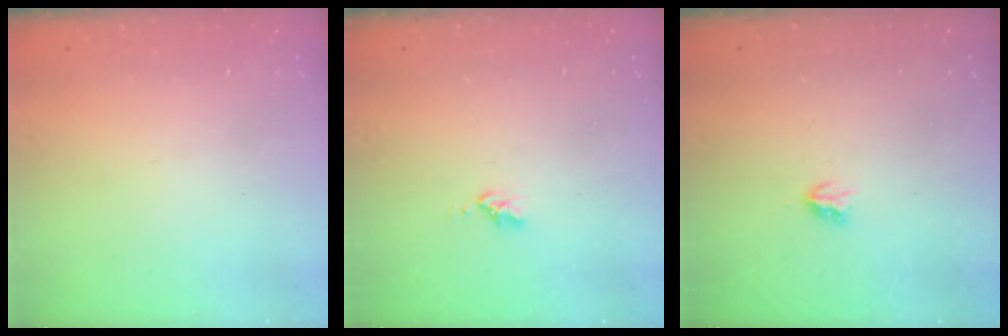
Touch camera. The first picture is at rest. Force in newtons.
{"total": 3.0, "press": 3.0, "slide": 0.4}
{"total": 2.9, "press": 2.9, "slide": 0.5}